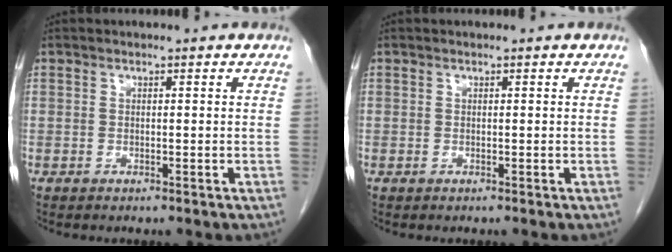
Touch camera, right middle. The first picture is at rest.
{"total": 0.0}